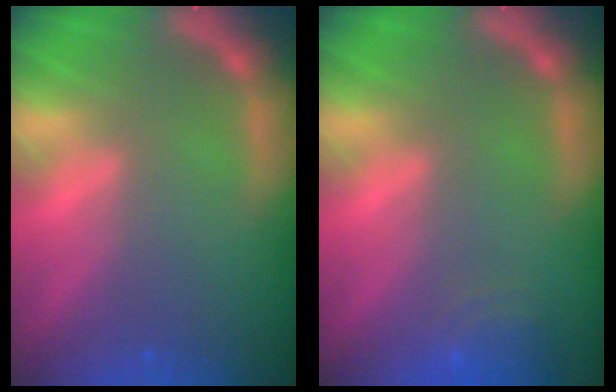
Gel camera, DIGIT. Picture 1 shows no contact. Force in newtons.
{"total": 3.0}